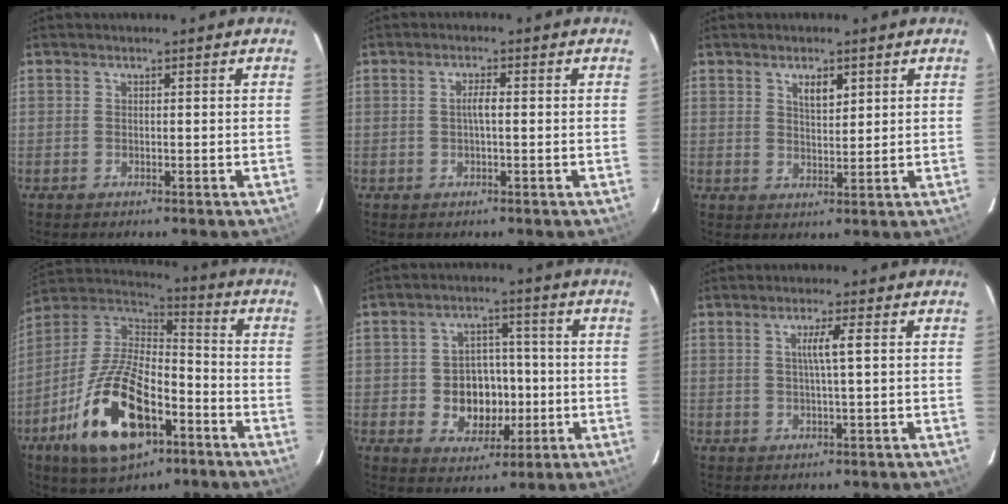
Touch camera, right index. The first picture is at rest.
{"total": 2.0, "force": [0.0, 0.3, 2.0], "torque": [-0.038, 0.004, -0.002]}
{"total": 3.7, "force": [1.9, 1.6, 2.7], "torque": [-0.042, 0.003, 0.034]}
{"total": 21.8, "force": [-9.8, 10.5, 16.4], "torque": [-0.334, -0.014, -0.169]}
{"total": 9.5, "force": [-1.7, 7.9, 5.1], "torque": [-0.108, 0.011, -0.010]}
{"total": 3.3, "force": [0.6, -0.5, 3.2], "torque": [-0.059, 0.000, 0.011]}